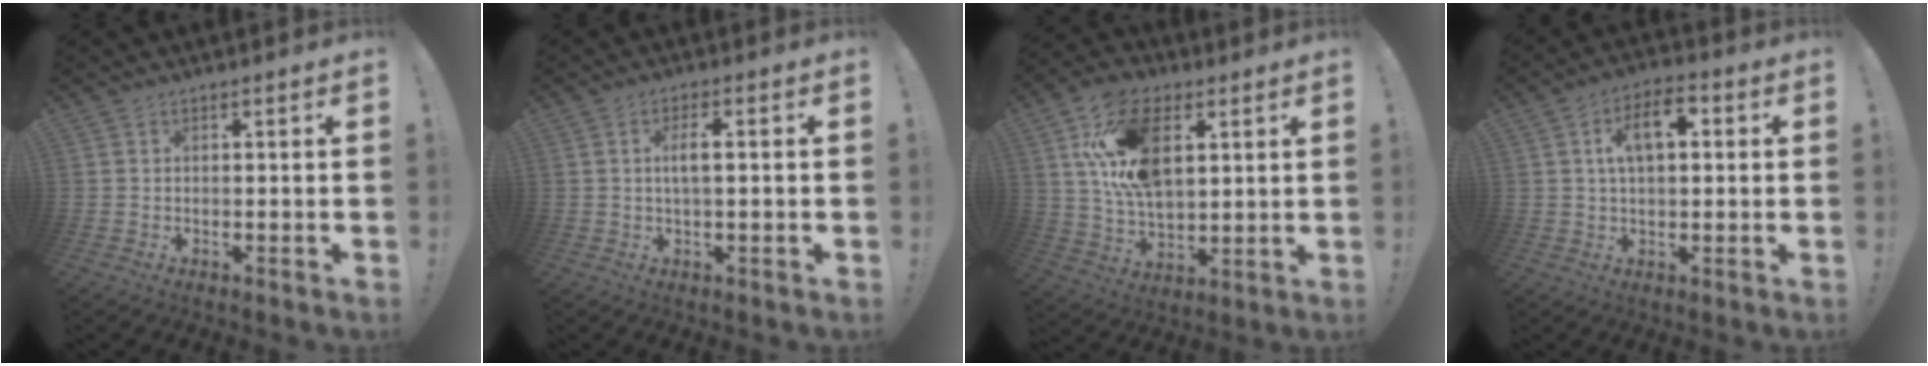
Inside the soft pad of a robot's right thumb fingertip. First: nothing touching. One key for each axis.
{"total": 4.2, "fx": 0.3, "fy": 0.8, "fz": 4.1, "tx": -0.070, "ty": 0.001, "tz": 0.002}
{"total": 19.4, "fx": 7.0, "fy": 11.5, "fz": 14.0, "tx": -0.265, "ty": -0.010, "tz": 0.125}
{"total": 10.6, "fx": 2.2, "fy": 6.4, "fz": 8.2, "tx": -0.120, "ty": 0.008, "tz": 0.037}